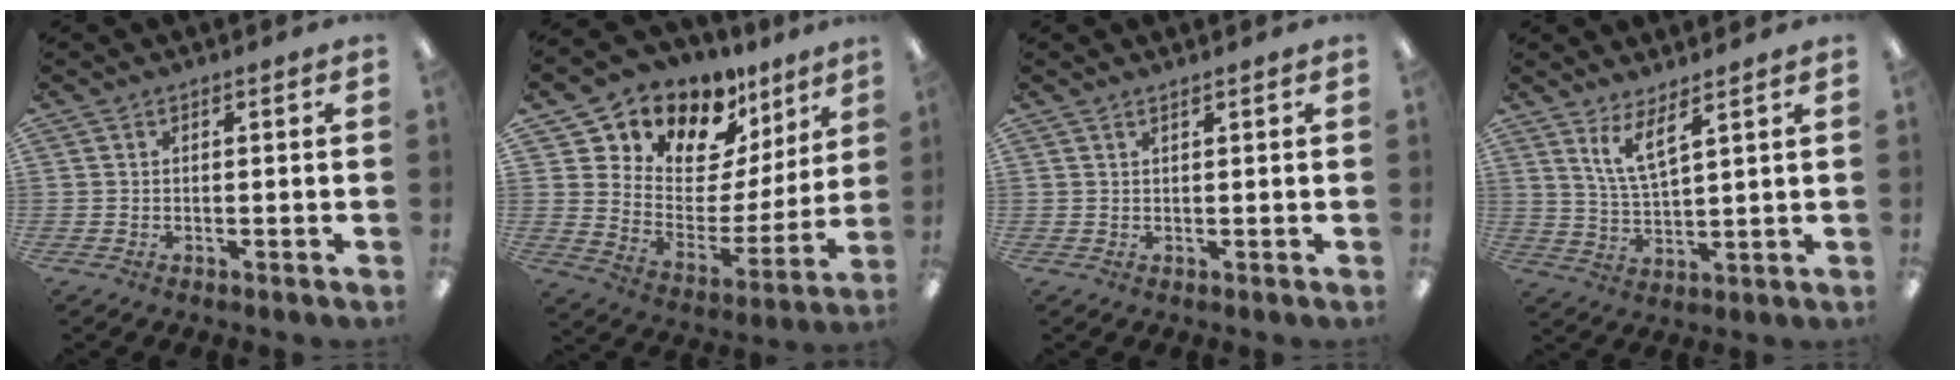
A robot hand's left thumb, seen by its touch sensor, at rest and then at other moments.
{"total": 11.7, "force": [9.9, 6.2, 0.8], "torque": [-0.029, -0.105, 0.180]}
{"total": 0.9, "force": [0.9, 0.0, 0.4], "torque": [-0.009, 0.000, 0.015]}
{"total": 7.3, "force": [5.3, 1.7, 4.7], "torque": [-0.107, -0.016, 0.094]}